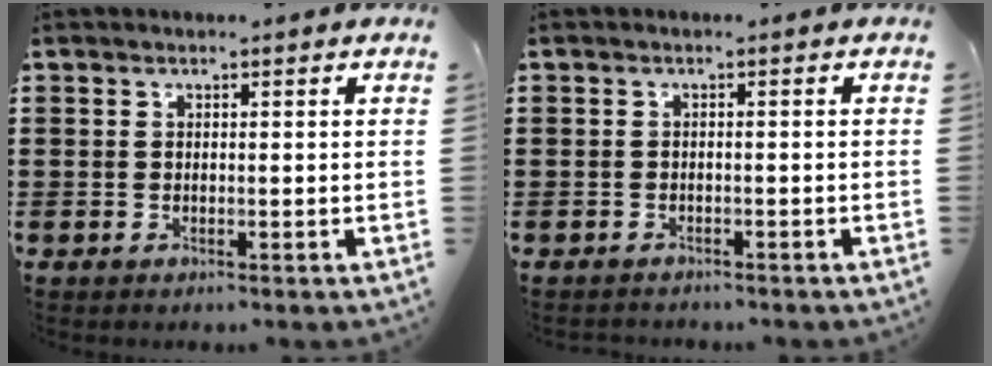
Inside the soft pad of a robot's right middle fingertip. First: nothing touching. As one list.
[{"total": 1.0, "force": [-0.9, 0.3, -0.2], "torque": [0.002, 0.004, -0.022]}]